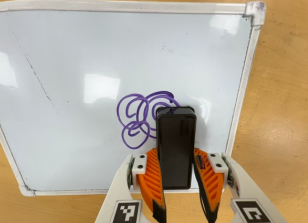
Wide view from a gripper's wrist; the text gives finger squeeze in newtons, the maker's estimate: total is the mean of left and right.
{"total": 8.4, "left": 7.9, "right": 8.9}